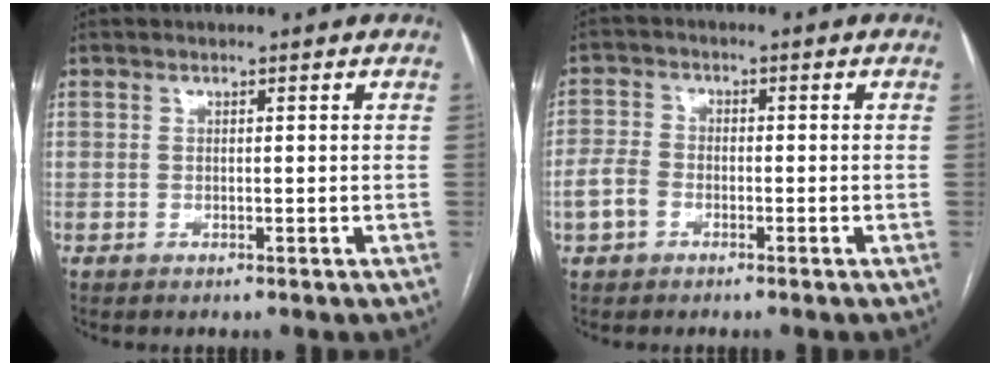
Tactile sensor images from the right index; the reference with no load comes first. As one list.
[{"total": 4.0, "force": [-1.8, 2.9, 2.1], "torque": [-0.059, 0.010, -0.036]}]